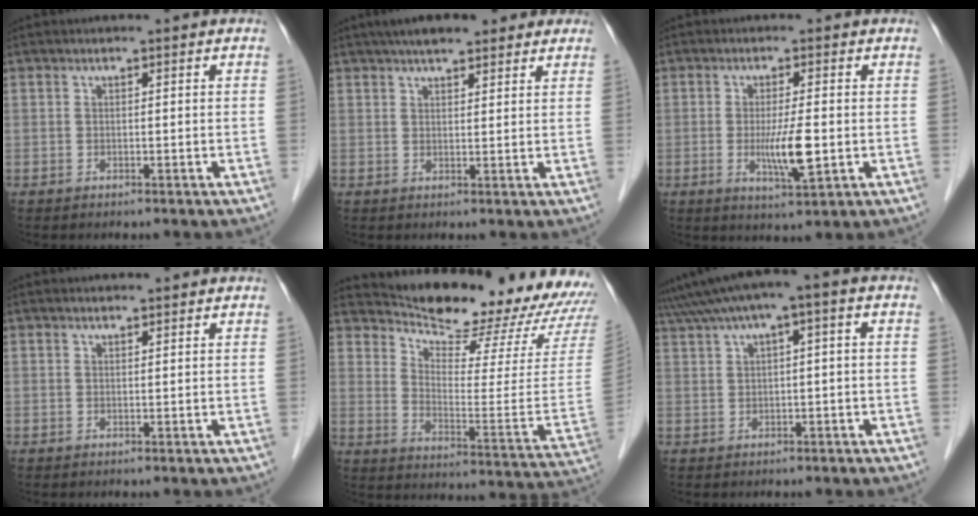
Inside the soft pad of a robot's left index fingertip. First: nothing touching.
{"total": 8.7, "force": [6.9, 2.5, 4.6], "torque": [-0.059, 0.031, 0.095]}
{"total": 5.5, "force": [-0.8, 0.5, 5.5], "torque": [-0.107, -0.014, -0.013]}
{"total": 1.6, "force": [1.5, 0.1, 0.3], "torque": [-0.009, 0.013, 0.023]}
{"total": 21.8, "force": [20.6, 3.1, 6.3], "torque": [-0.103, -0.083, 0.267]}
{"total": 7.5, "force": [3.1, 0.9, 6.8], "torque": [-0.126, 0.042, 0.052]}